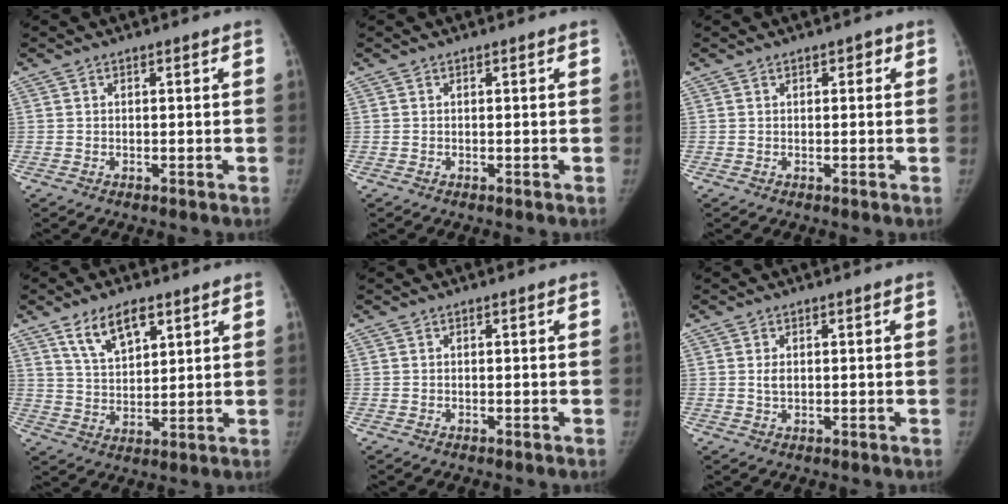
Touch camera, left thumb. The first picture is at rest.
{"total": 0.0}
{"total": 1.2, "force": [0.5, 0.8, 0.8], "torque": [0.003, 0.002, 0.003]}
{"total": 8.9, "force": [5.4, 4.1, 5.8], "torque": [-0.084, -0.027, 0.104]}
{"total": 0.0}
{"total": 1.7, "force": [0.3, 1.1, 1.3], "torque": [-0.021, -0.003, 0.007]}